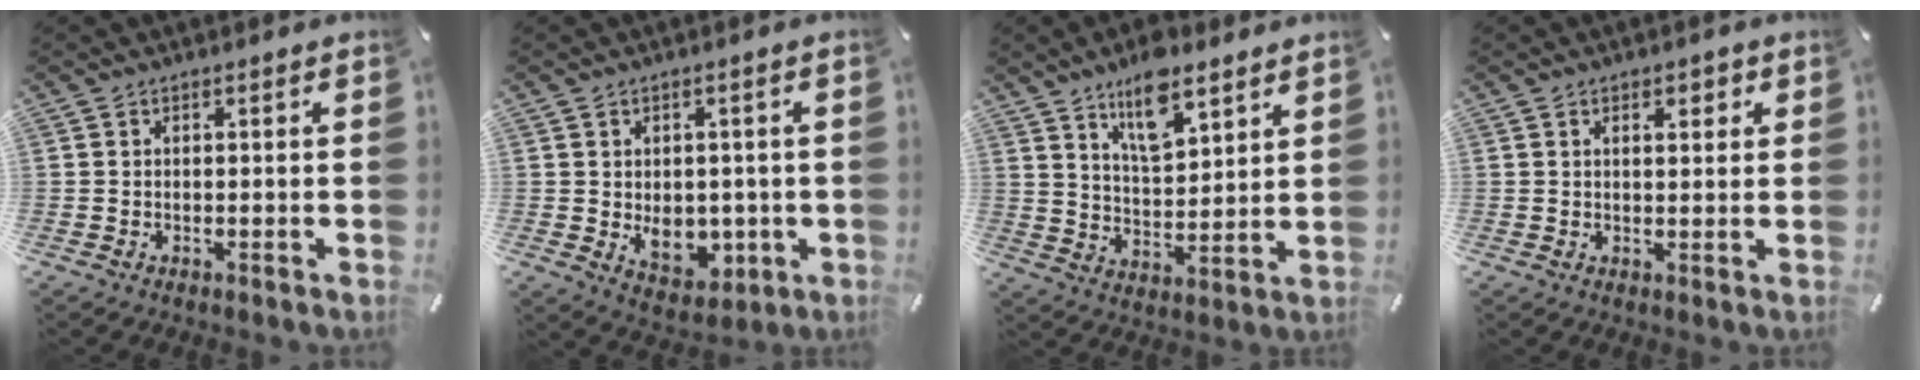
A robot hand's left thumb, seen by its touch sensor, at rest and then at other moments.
{"total": 7.3, "force": [-0.6, 5.9, 4.4], "torque": [-0.043, -0.001, -0.007]}
{"total": 11.6, "force": [8.5, 4.7, 6.4], "torque": [-0.109, -0.037, 0.149]}
{"total": 2.7, "force": [1.2, 1.4, 1.9], "torque": [-0.024, 0.000, 0.016]}